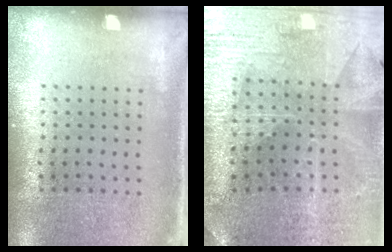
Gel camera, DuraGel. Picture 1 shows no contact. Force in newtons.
{"total": 1.7, "press": 1.7, "slide": 0.3}